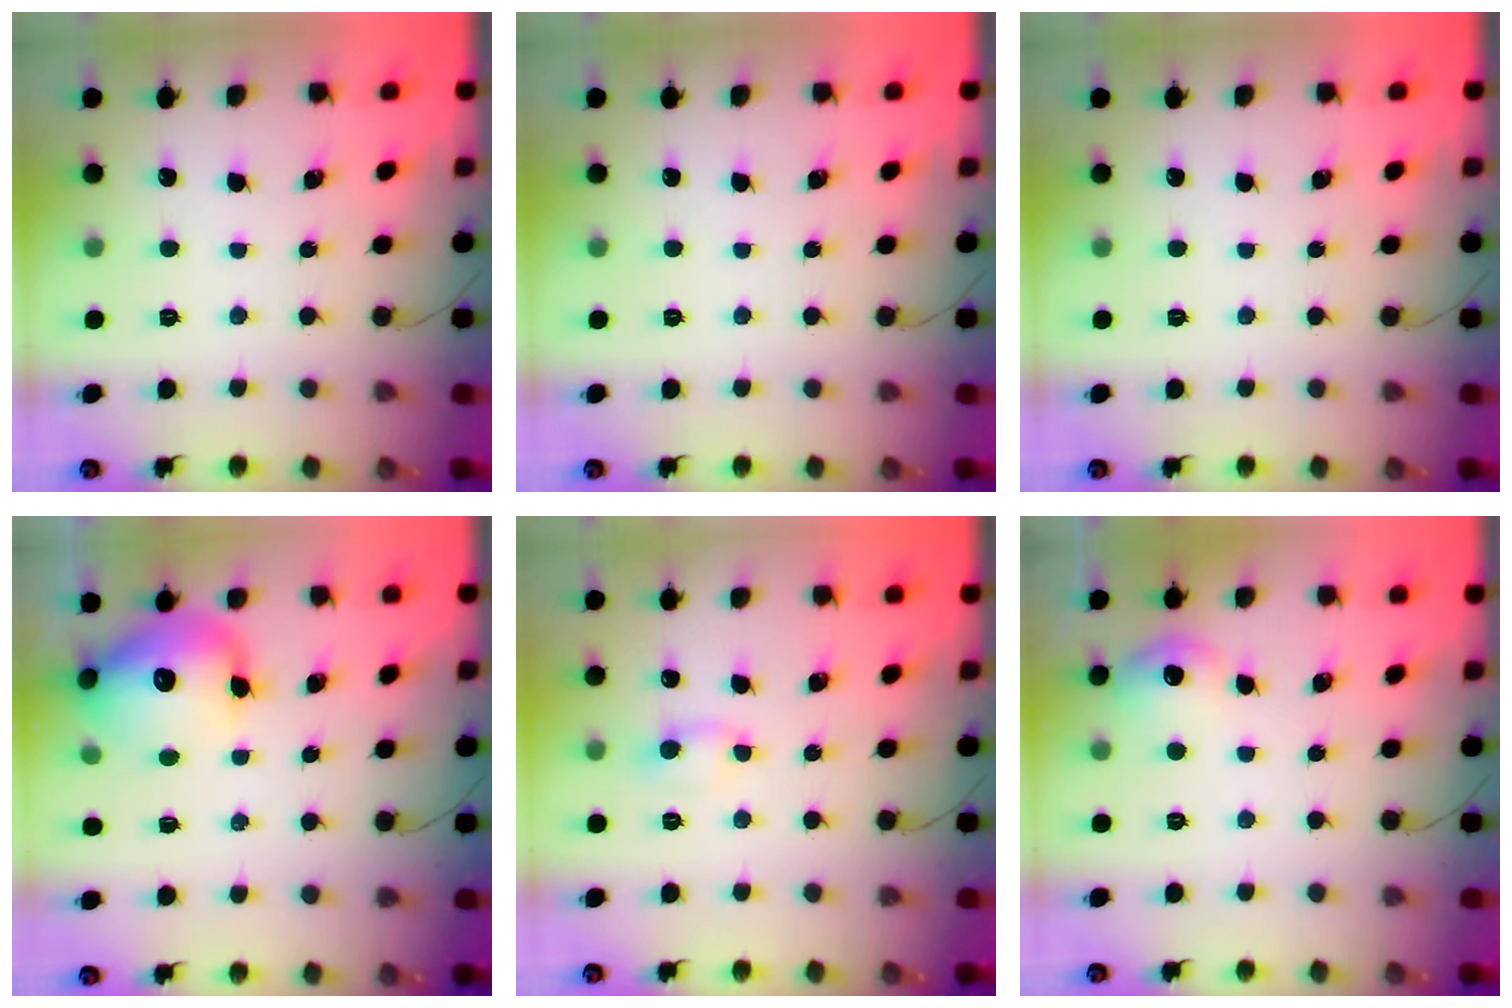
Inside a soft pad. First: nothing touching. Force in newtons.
{"total": 0.0}
{"total": 0.0}
{"total": 15.0, "press": 14.4, "slide": 4.5}
{"total": 2.5, "press": 2.4, "slide": 0.8}
{"total": 6.9, "press": 6.7, "slide": 1.5}